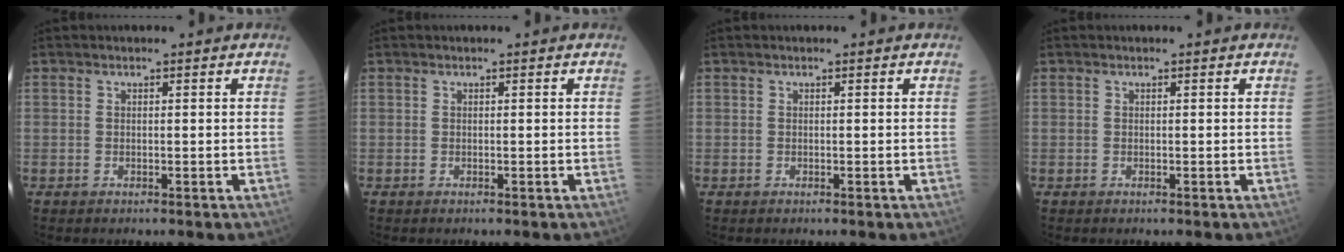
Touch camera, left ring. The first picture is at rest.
{"total": 0.0}
{"total": 0.0}
{"total": 0.0}